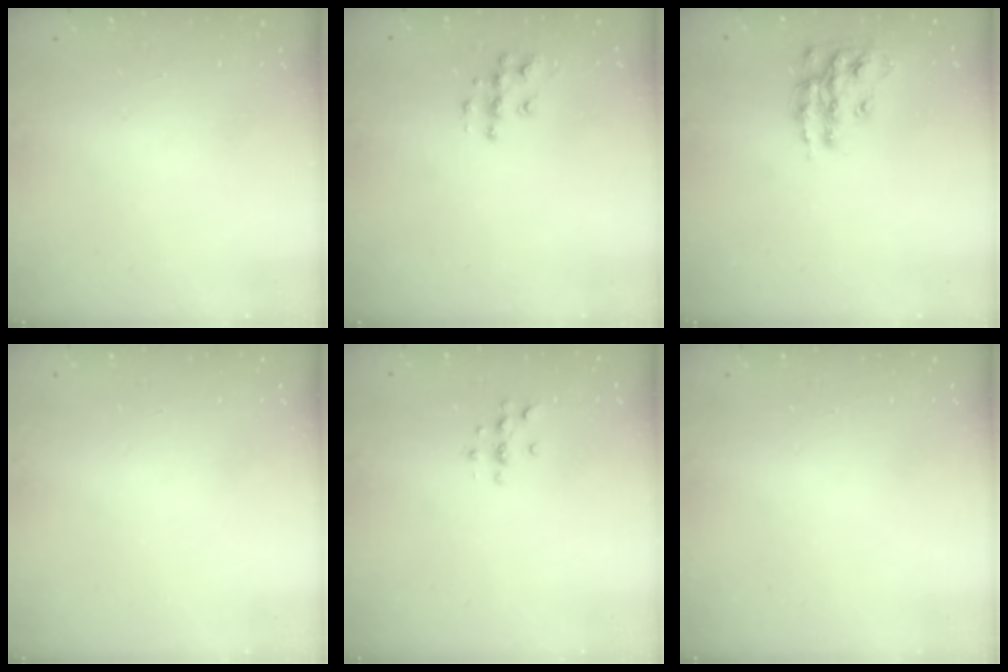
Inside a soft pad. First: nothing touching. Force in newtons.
{"total": 8.6, "press": 8.6, "slide": 0.4}
{"total": 13.7, "press": 13.7, "slide": 0.9}
{"total": 0.0}
{"total": 4.2, "press": 4.2, "slide": 0.5}
{"total": 0.0}